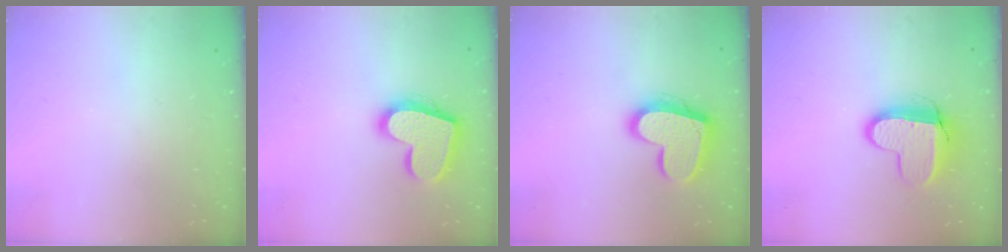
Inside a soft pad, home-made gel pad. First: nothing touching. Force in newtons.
{"total": 18.7, "press": 18.6, "slide": 1.4}
{"total": 17.0, "press": 16.9, "slide": 1.4}
{"total": 10.5, "press": 10.4, "slide": 0.8}